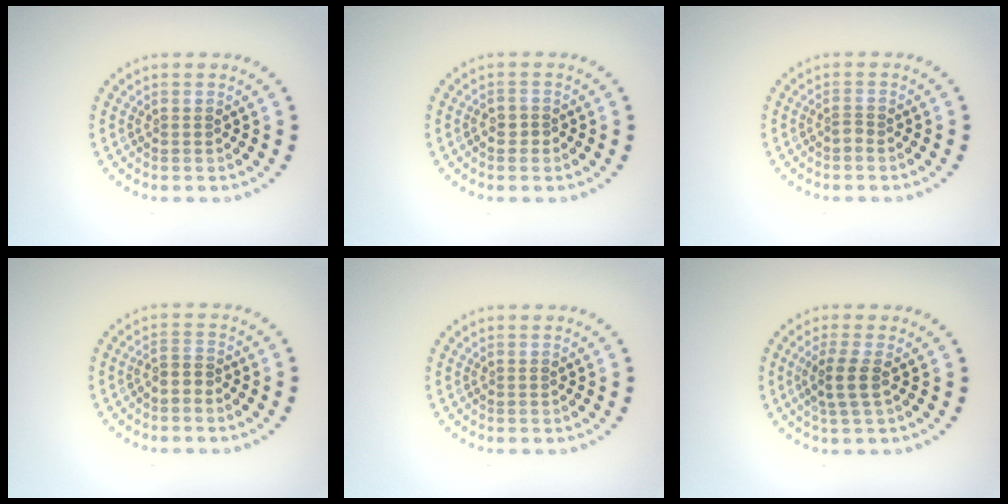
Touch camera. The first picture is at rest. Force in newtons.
{"total": 1.5, "press": 1.3, "slide": 0.6}
{"total": 0.8, "press": 0.5, "slide": 0.6}
{"total": 1.7, "press": 1.3, "slide": 1.1}
{"total": 0.0}
{"total": 2.3, "press": 1.9, "slide": 1.3}